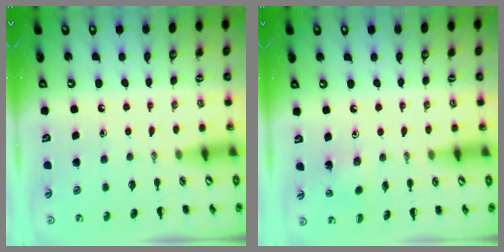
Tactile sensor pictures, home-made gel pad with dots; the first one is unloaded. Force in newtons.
{"total": 3.0, "press": 2.8, "slide": 1.0}